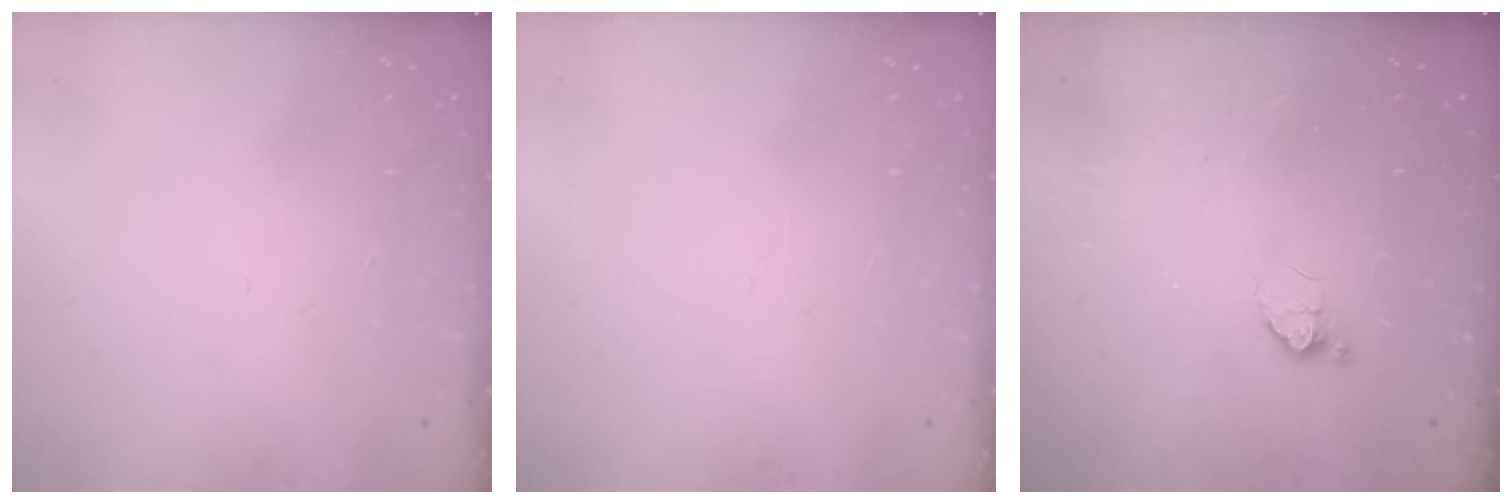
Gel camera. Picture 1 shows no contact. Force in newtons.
{"total": 0.0}
{"total": 6.4, "press": 6.4, "slide": 0.7}